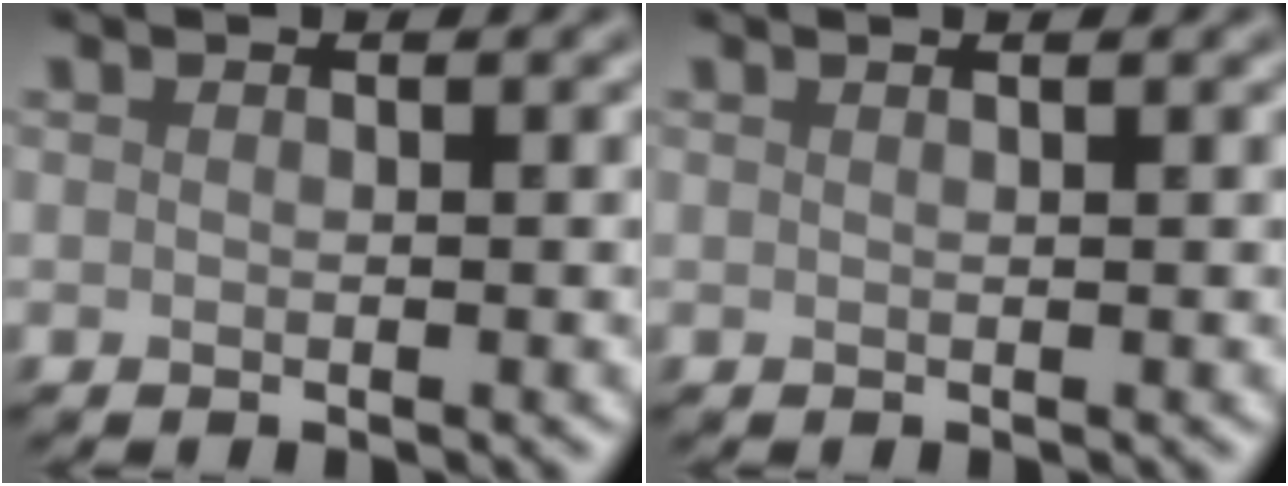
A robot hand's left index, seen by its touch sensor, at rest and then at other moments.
{"total": 1.5, "force": [0.9, 0.7, 1.0], "torque": [-0.002, -0.002, -0.004]}